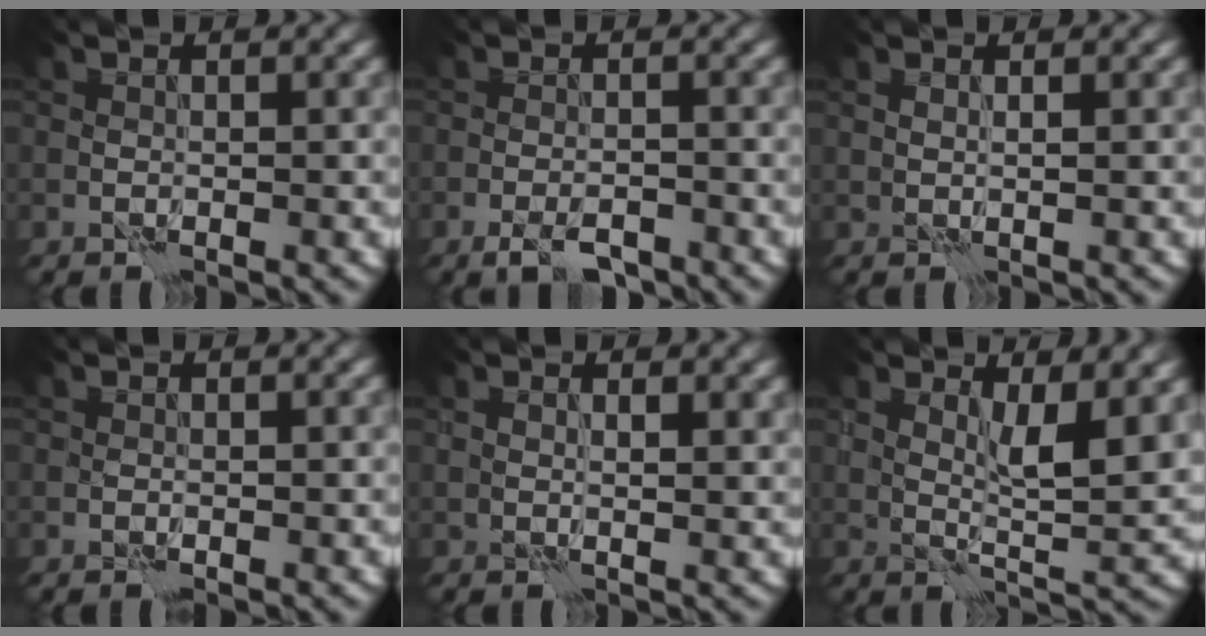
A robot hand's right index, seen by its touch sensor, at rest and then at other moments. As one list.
[{"total": 2.6, "force": [-1.9, 0.9, 1.6], "torque": [-0.025, -0.002, -0.034]}, {"total": 0.6, "force": [0.6, 0.0, 0.3], "torque": [-0.005, -0.007, 0.015]}, {"total": 0.0}, {"total": 1.9, "force": [1.3, 0.5, 1.2], "torque": [-0.018, -0.007, 0.028]}, {"total": 4.3, "force": [2.3, 0.8, 3.6], "torque": [-0.063, -0.012, 0.045]}]